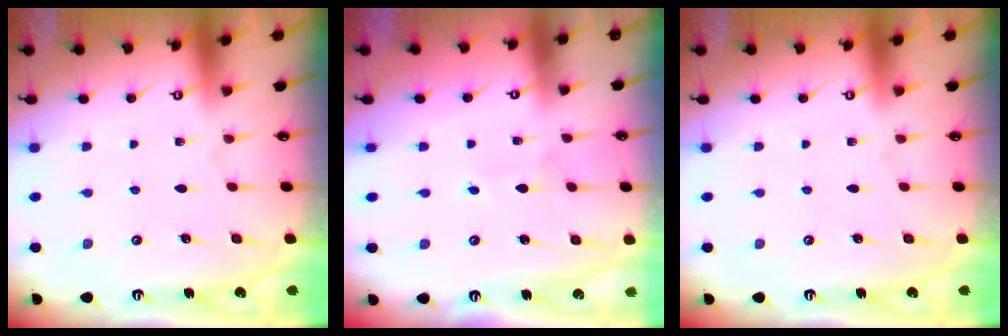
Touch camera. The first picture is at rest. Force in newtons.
{"total": 2.0, "press": 2.0, "slide": 0.2}
{"total": 0.0}